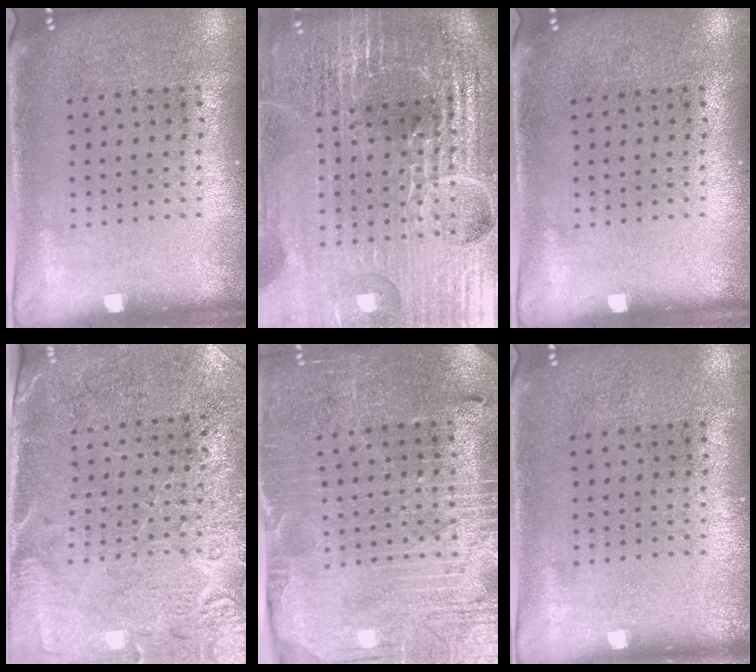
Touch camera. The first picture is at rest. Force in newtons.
{"total": 6.7, "press": 5.9, "slide": 3.3}
{"total": 0.0}
{"total": 2.8, "press": 2.5, "slide": 1.1}
{"total": 3.8, "press": 3.7, "slide": 0.9}
{"total": 0.0}